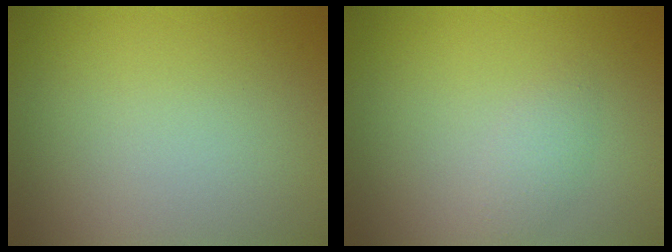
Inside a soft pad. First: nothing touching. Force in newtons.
{"total": 1.3, "press": 1.3, "slide": 0.0}